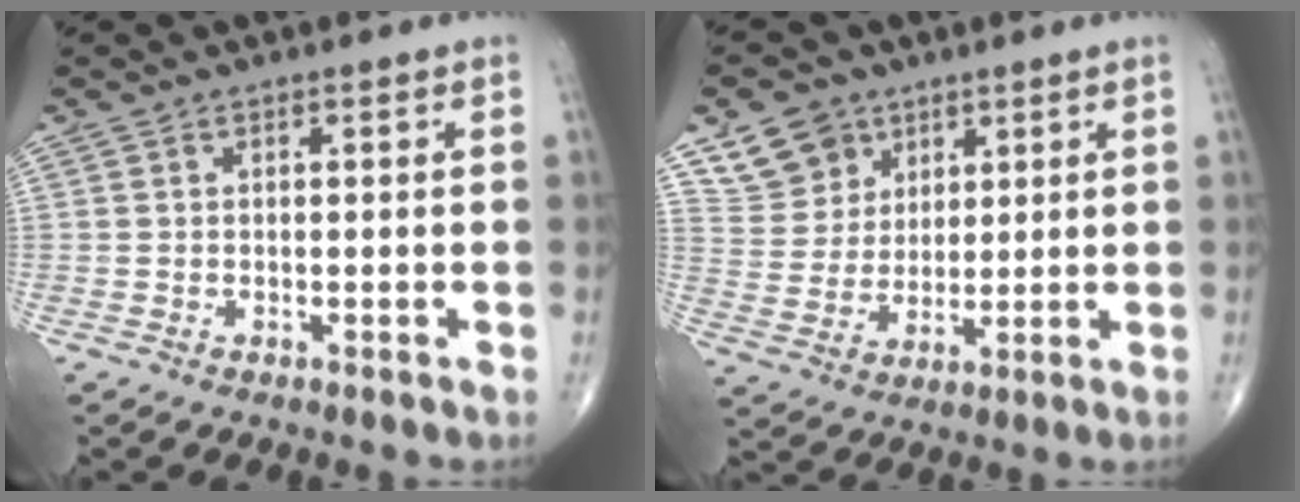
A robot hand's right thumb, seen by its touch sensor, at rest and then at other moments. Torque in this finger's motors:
{"motor_torque": [-0.55, 0.61, -0.28, 0.30, 0.03]}